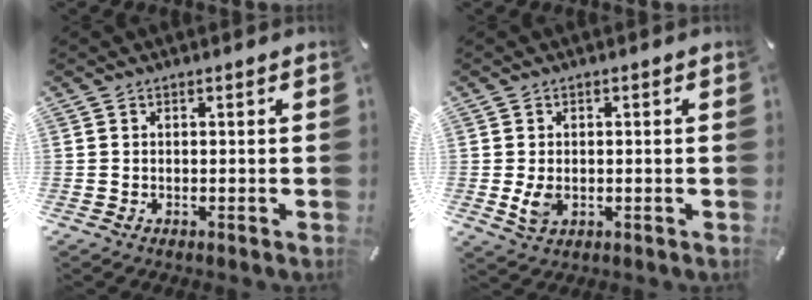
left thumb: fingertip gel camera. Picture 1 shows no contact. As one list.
[{"total": 4.2, "force": [-0.6, 2.9, 2.9], "torque": [-0.062, -0.006, -0.014]}]